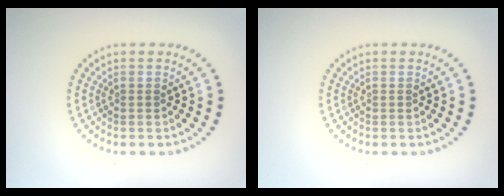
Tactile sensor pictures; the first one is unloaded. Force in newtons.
{"total": 0.0}